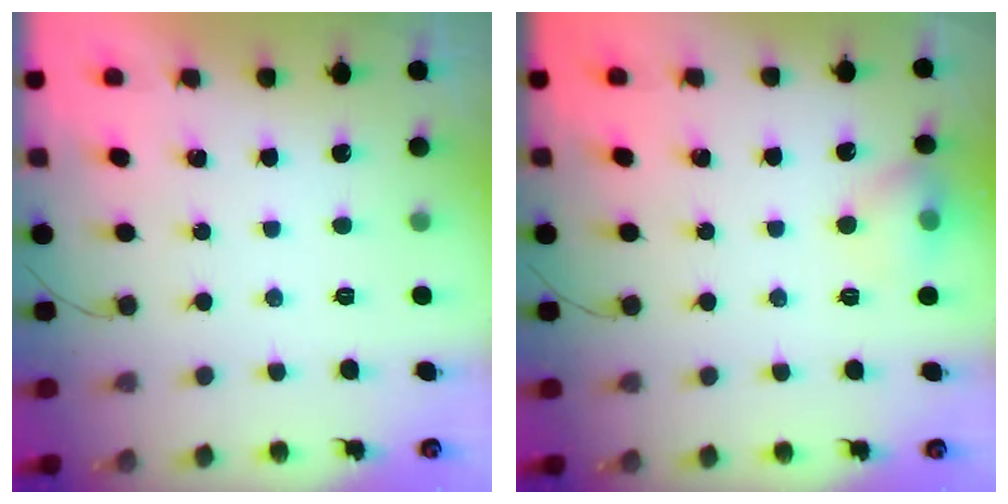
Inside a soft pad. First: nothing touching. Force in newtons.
{"total": 7.2, "press": 7.0, "slide": 1.6}